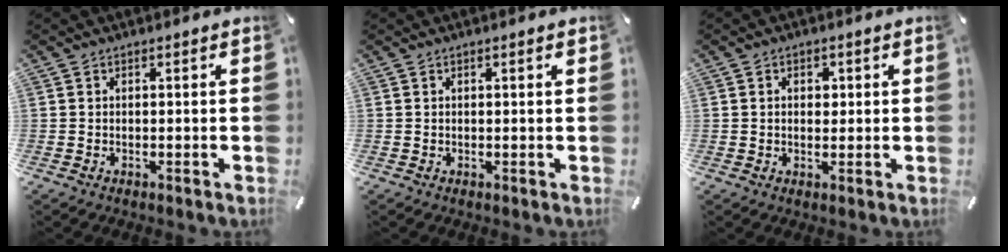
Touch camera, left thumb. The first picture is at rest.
{"total": 1.1, "force": [0.2, 0.2, 1.1], "torque": [-0.020, 0.002, 0.003]}
{"total": 2.8, "force": [0.3, 2.0, 2.0], "torque": [-0.025, 0.001, -0.001]}